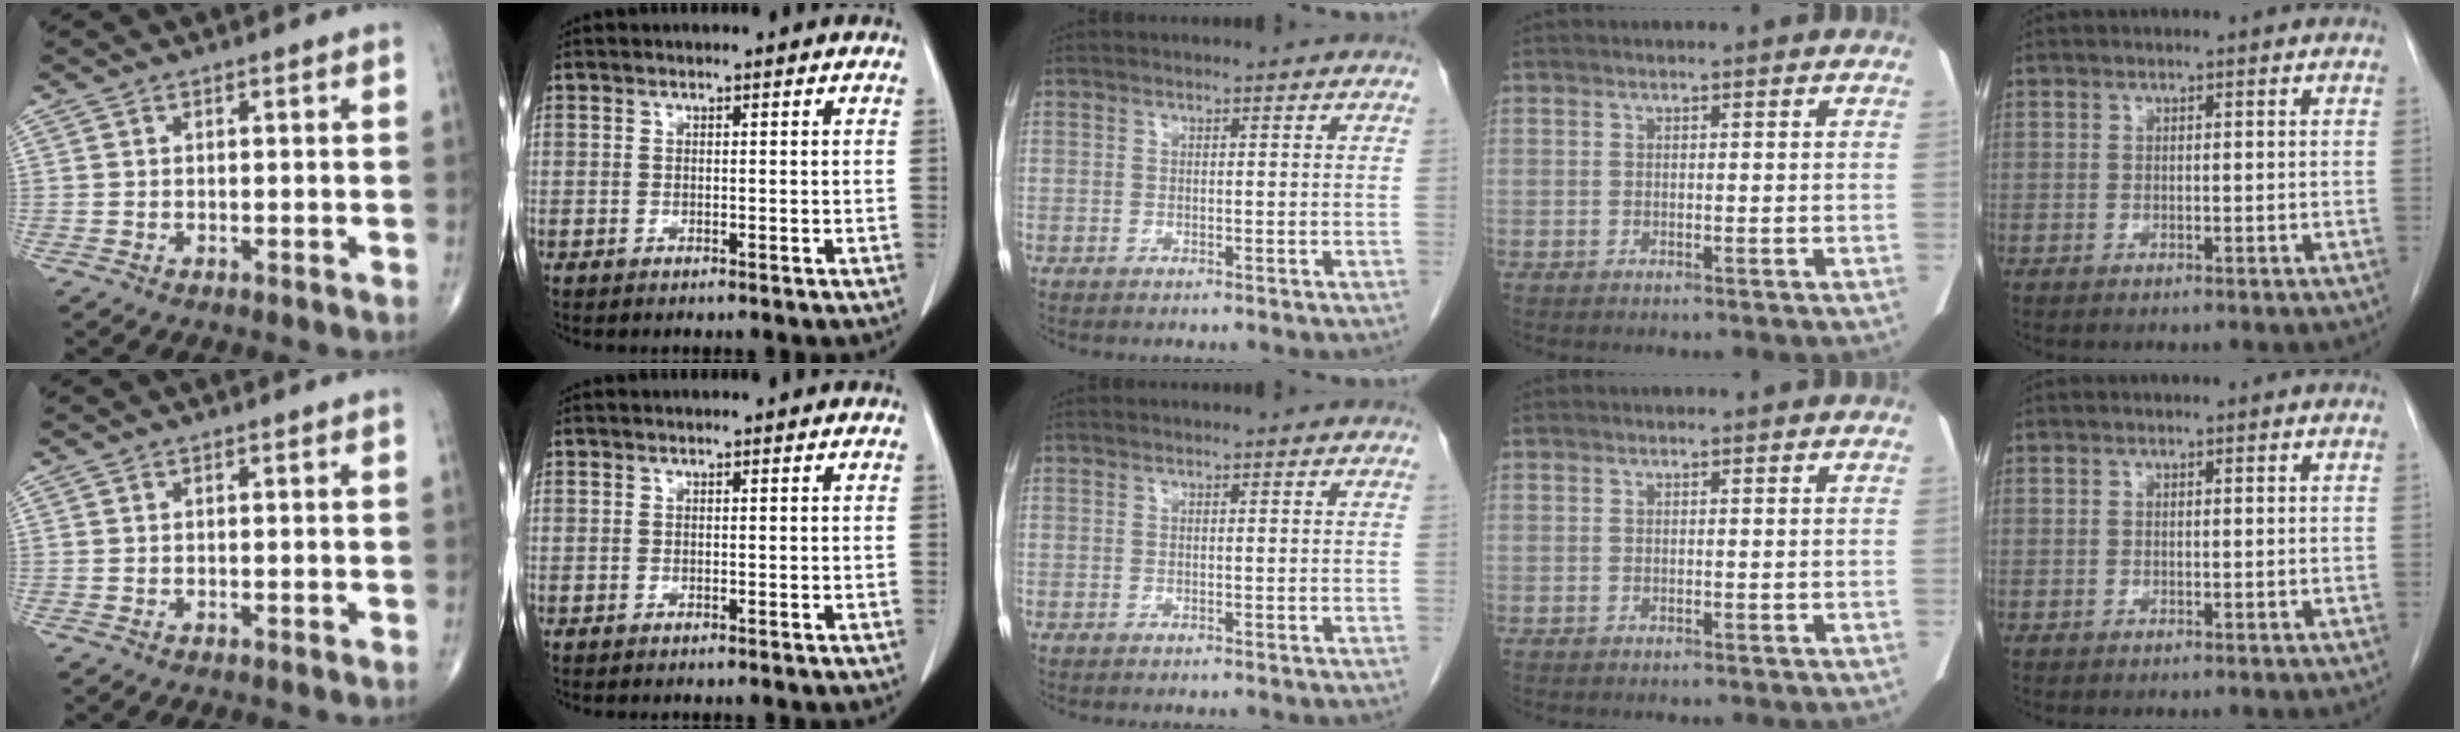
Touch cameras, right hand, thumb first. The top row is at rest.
{}